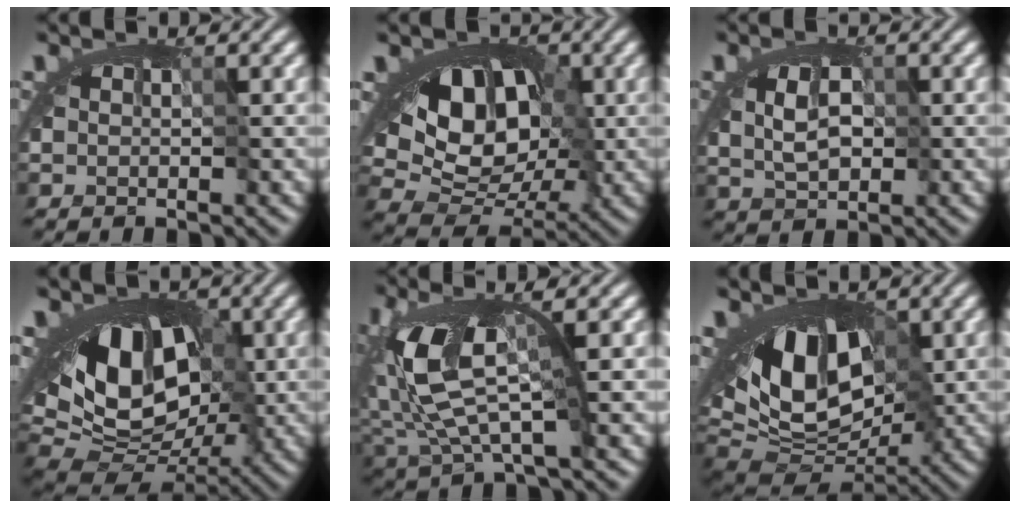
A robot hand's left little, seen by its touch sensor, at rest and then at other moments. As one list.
[{"total": 9.5, "force": [1.3, 6.9, 6.4], "torque": [-0.095, 0.015, 0.017]}, {"total": 3.0, "force": [-0.6, 2.0, 2.2], "torque": [-0.027, 0.001, -0.010]}, {"total": 10.5, "force": [0.6, 6.6, 8.1], "torque": [-0.107, 0.003, -0.004]}, {"total": 5.8, "force": [-0.6, 2.0, 5.4], "torque": [-0.127, -0.006, -0.015]}, {"total": 11.2, "force": [1.9, 6.9, 8.6], "torque": [-0.118, 0.020, 0.030]}]